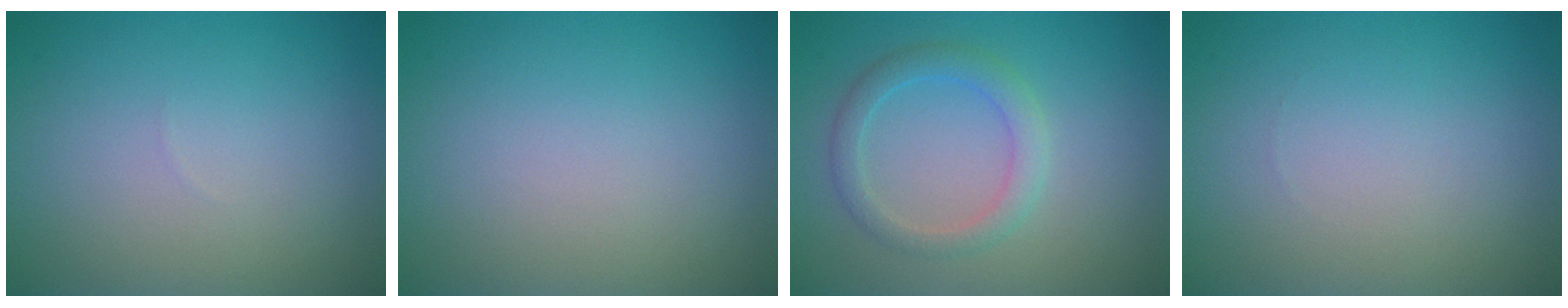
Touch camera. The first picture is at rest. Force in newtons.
{"total": 0.0}
{"total": 2.6, "press": 2.6, "slide": 0.4}
{"total": 0.0}